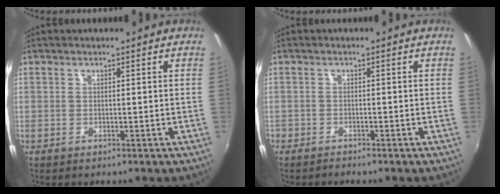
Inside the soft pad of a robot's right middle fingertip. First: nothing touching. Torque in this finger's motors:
{"motor_torque": [-0.42, -0.21, 0.03, -0.03]}